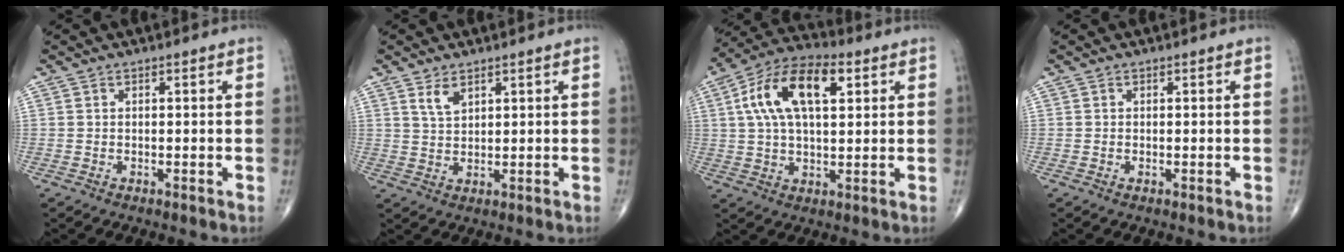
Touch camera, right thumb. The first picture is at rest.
{"total": 3.4, "force": [2.1, 1.6, 2.0], "torque": [-0.033, -0.013, 0.047]}
{"total": 15.3, "force": [4.6, 7.6, 12.5], "torque": [-0.227, 0.021, 0.077]}
{"total": 0.0}